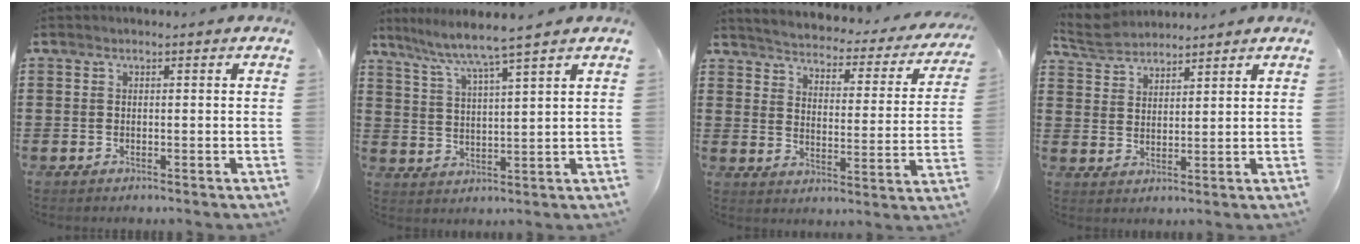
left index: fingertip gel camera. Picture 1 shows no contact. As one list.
[{"total": 5.0, "force": [4.2, -1.0, 2.5], "torque": [-0.066, -0.030, 0.066]}, {"total": 2.8, "force": [2.8, 0.0, 0.5], "torque": [-0.032, -0.030, 0.037]}, {"total": 4.4, "force": [4.2, 1.2, 0.6], "torque": [-0.029, -0.008, 0.078]}]